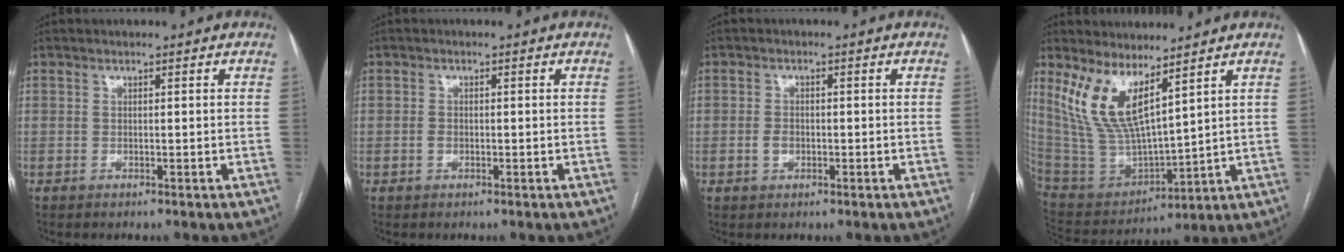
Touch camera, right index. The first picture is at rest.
{"total": 1.2, "force": [-0.4, 0.8, 0.8], "torque": [-0.017, 0.002, -0.006]}
{"total": 2.2, "force": [-0.6, 1.5, 1.5], "torque": [-0.029, 0.003, -0.010]}
{"total": 12.1, "force": [7.1, 3.1, 9.3], "torque": [-0.211, -0.007, 0.160]}